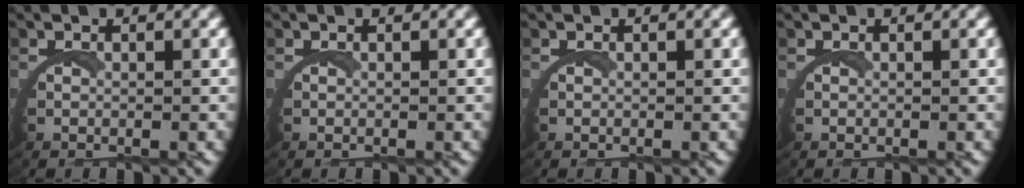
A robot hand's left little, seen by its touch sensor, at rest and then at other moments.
{"total": 0.0}
{"total": 0.0}
{"total": 0.0}